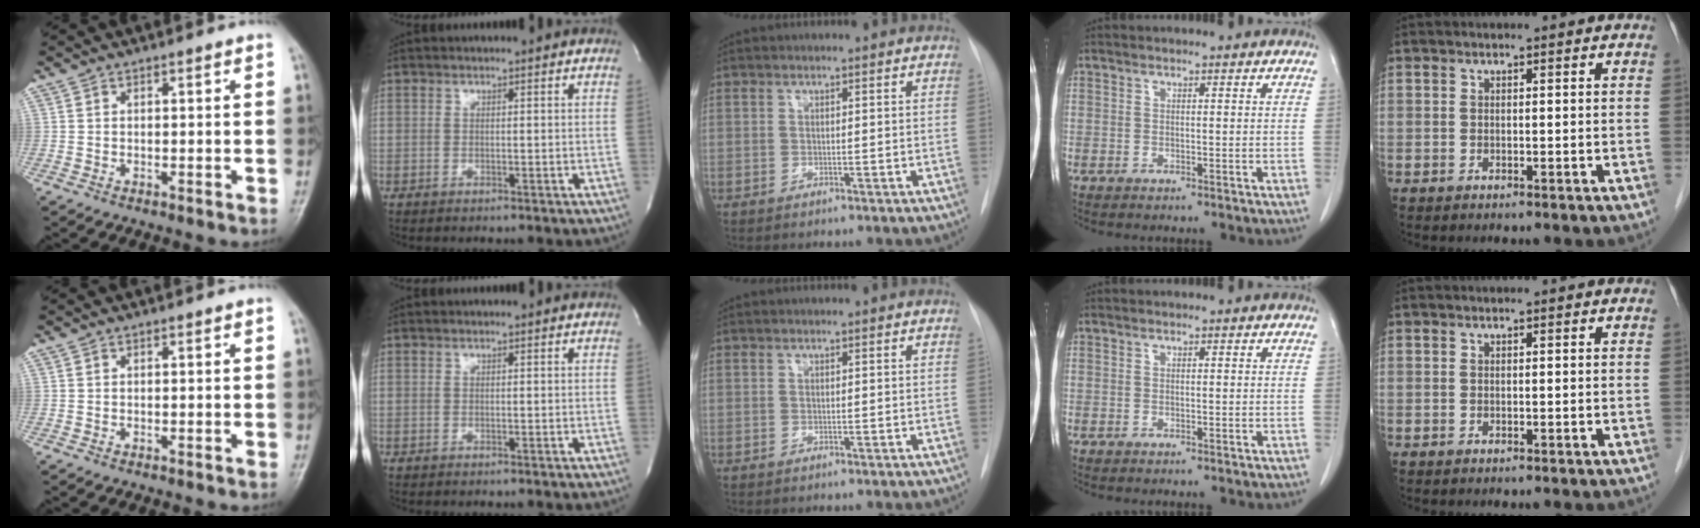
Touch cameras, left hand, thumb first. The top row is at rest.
{}